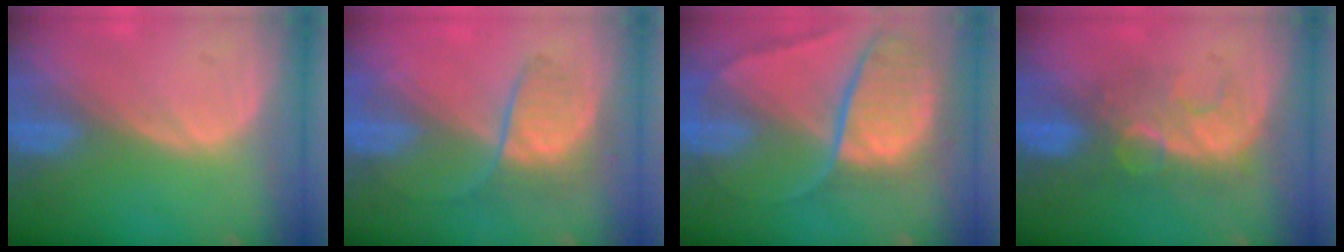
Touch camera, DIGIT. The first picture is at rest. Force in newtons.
{"total": 6.4, "press": 6.0, "slide": 2.3}
{"total": 10.7, "press": 8.9, "slide": 5.9}
{"total": 8.1, "press": 7.4, "slide": 3.2}